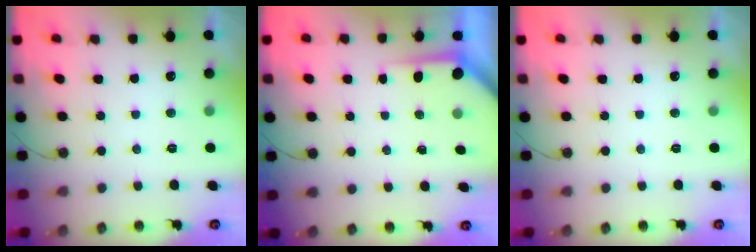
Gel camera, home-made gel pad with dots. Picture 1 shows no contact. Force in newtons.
{"total": 3.7, "press": 3.7, "slide": 0.3}
{"total": 0.0}